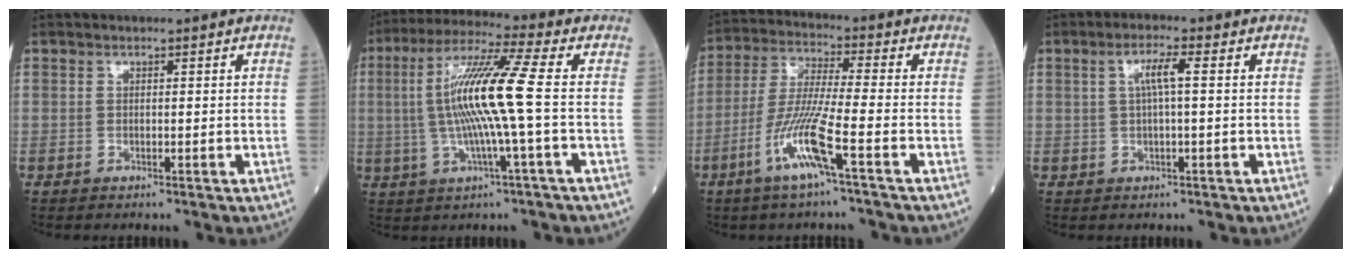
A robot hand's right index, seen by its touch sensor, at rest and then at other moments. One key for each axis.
{"total": 13.0, "fx": -0.1, "fy": -0.9, "fz": 12.9, "tx": -0.257, "ty": 0.009, "tz": -0.007}
{"total": 9.9, "fx": -4.6, "fy": -0.6, "fz": 8.7, "tx": -0.180, "ty": -0.010, "tz": -0.096}
{"total": 3.5, "fx": 0.6, "fy": 0.1, "fz": 3.5, "tx": -0.068, "ty": 0.008, "tz": 0.013}